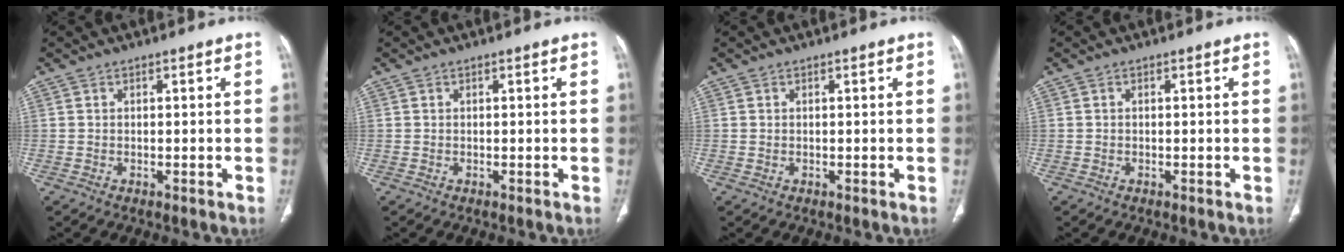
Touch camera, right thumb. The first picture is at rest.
{"total": 0.0}
{"total": 0.0}
{"total": 0.0}